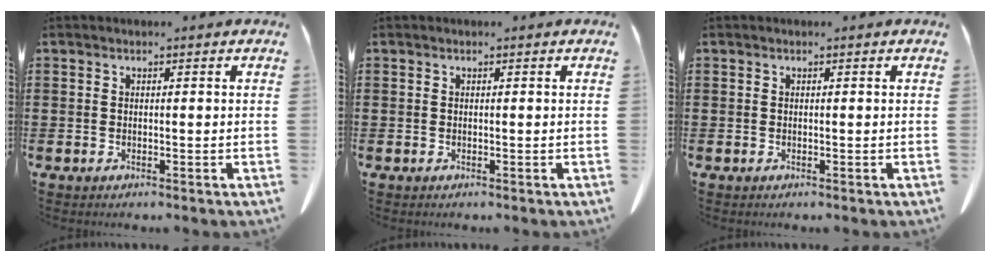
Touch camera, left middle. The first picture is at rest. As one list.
[{"total": 0.0}, {"total": 0.0}]